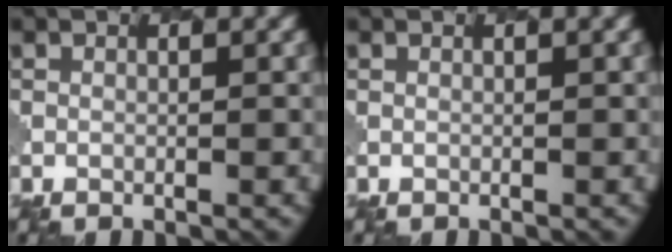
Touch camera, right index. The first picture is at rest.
{"total": 0.7, "force": [0.2, 0.2, 0.6], "torque": [-0.005, 0.000, 0.000]}